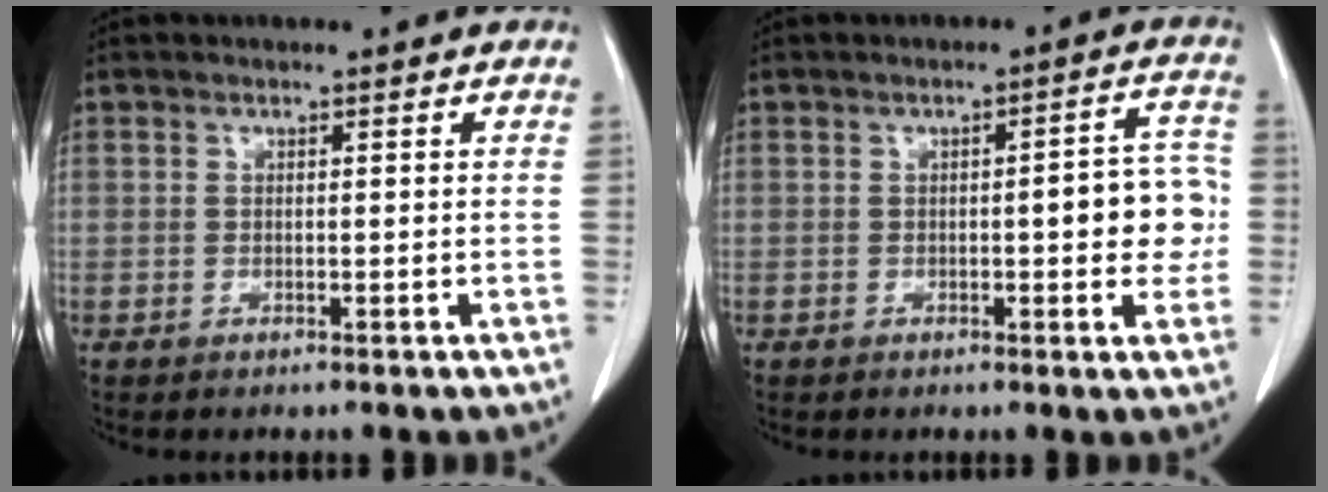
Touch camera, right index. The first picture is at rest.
{"total": 6.6, "force": [-0.6, 1.9, 6.3], "torque": [-0.070, 0.015, -0.009]}